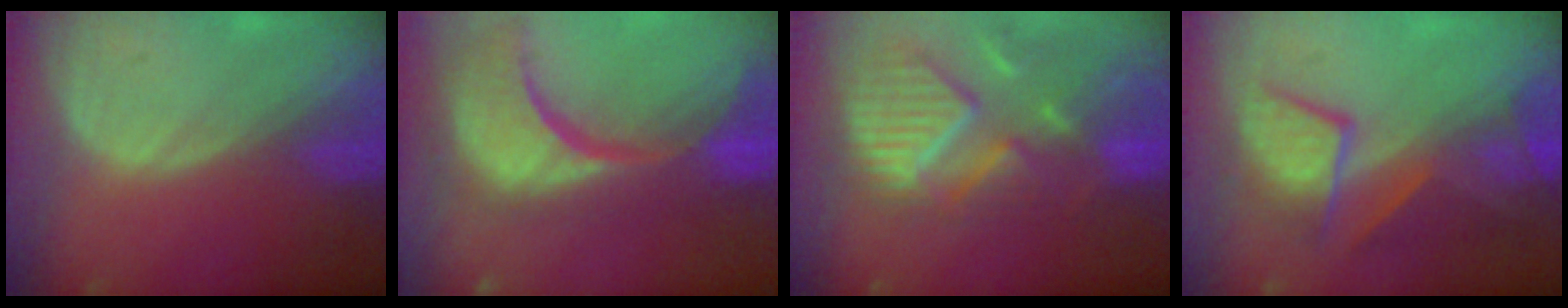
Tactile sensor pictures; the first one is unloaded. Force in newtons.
{"total": 15.3, "press": 12.1, "slide": 9.5}
{"total": 12.3, "press": 10.6, "slide": 6.2}
{"total": 10.0, "press": 8.6, "slide": 5.1}